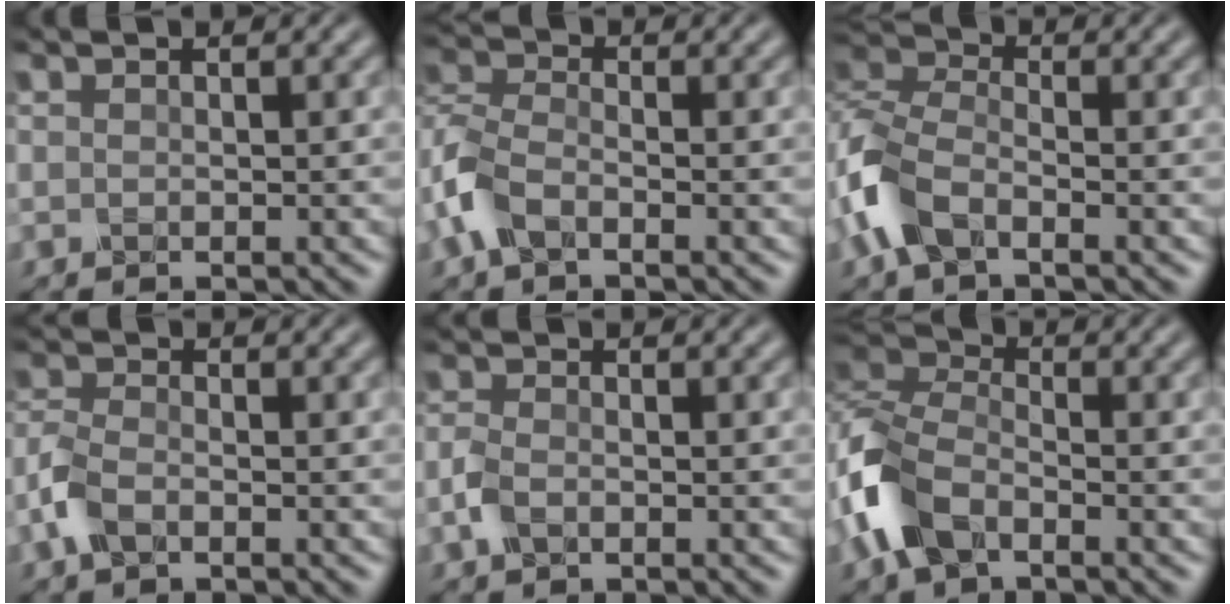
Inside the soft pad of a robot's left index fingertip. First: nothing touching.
{"total": 4.5, "force": [-2.1, 2.6, 3.0], "torque": [-0.076, 0.004, -0.060]}
{"total": 5.8, "force": [-2.8, 3.2, 3.9], "torque": [-0.099, 0.002, -0.073]}
{"total": 3.1, "force": [-1.5, 1.7, 2.0], "torque": [-0.050, 0.001, -0.042]}
{"total": 2.1, "force": [-0.8, 1.3, 1.4], "torque": [-0.032, 0.000, -0.022]}
{"total": 6.6, "force": [-3.2, 3.9, 4.2], "torque": [-0.105, 0.003, -0.082]}